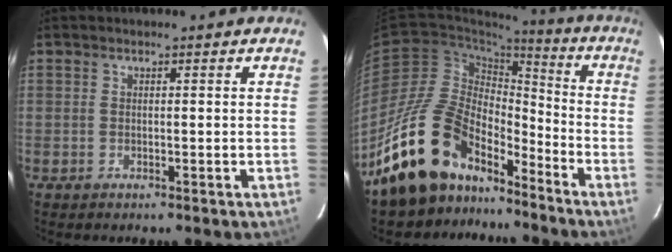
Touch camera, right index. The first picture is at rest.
{"total": 19.1, "force": [-14.4, 9.8, 7.9], "torque": [-0.159, 0.023, -0.241]}